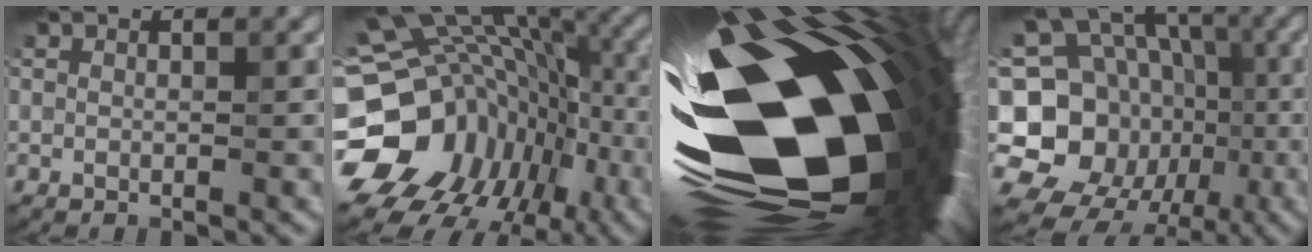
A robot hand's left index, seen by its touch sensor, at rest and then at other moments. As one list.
[{"total": 18.3, "force": [-4.2, 14.5, 10.4], "torque": [-0.180, 0.004, -0.045]}, {"total": 22.4, "force": [-3.2, 11.2, 19.1], "torque": [-0.307, -0.026, -0.063]}, {"total": 15.4, "force": [-2.8, 13.4, 7.1], "torque": [-0.145, 0.006, -0.068]}]